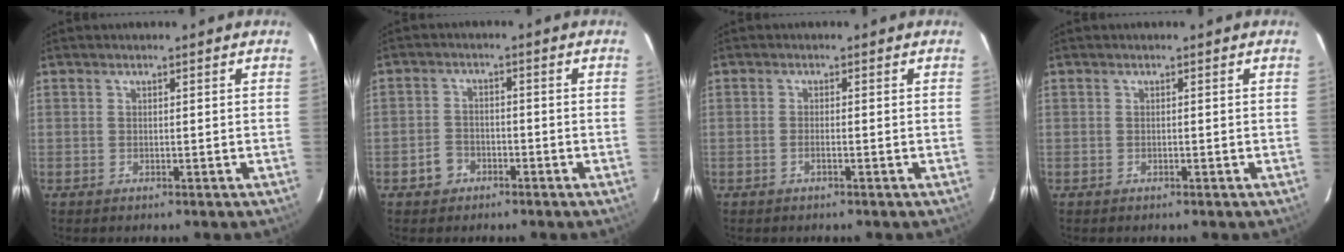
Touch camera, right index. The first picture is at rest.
{"total": 3.1, "force": [-1.7, 2.5, 0.9], "torque": [-0.014, 0.008, -0.030]}
{"total": 0.9, "force": [-0.4, 0.0, 0.8], "torque": [-0.016, 0.001, -0.008]}
{"total": 0.0}